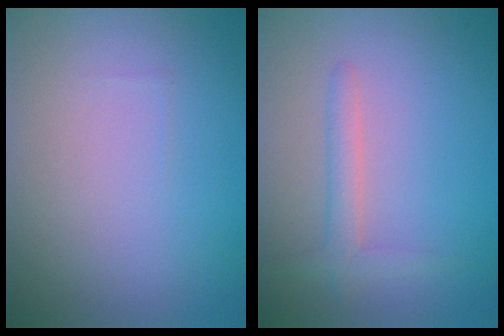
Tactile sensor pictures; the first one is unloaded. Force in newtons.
{"total": 1.9, "press": 1.9, "slide": 0.2}